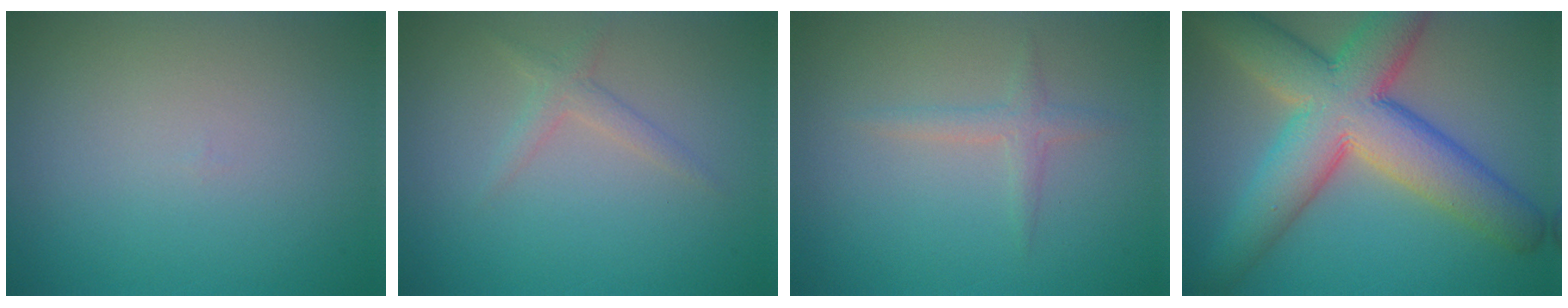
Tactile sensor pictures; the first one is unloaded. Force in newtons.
{"total": 1.5, "press": 1.5, "slide": 0.1}
{"total": 1.5, "press": 1.5, "slide": 0.1}
{"total": 11.2, "press": 11.2, "slide": 0.5}